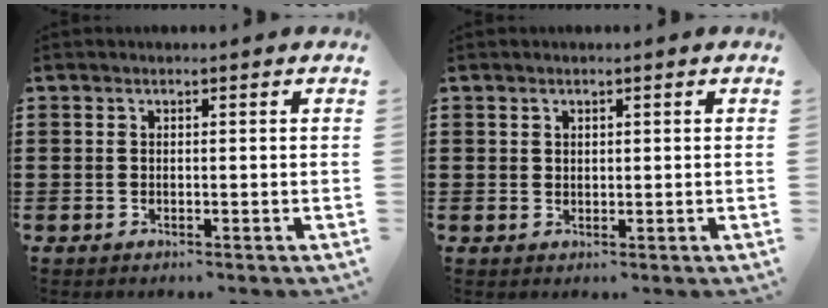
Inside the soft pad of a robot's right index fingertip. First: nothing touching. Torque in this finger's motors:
{"motor_torque": [-0.45, 0.41, -0.08, -0.01]}